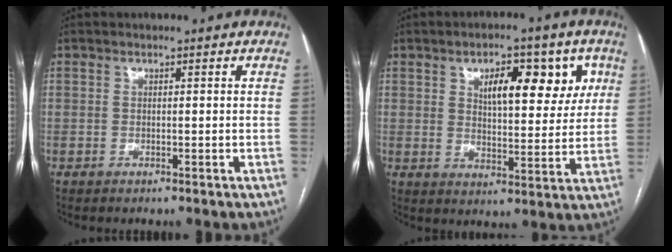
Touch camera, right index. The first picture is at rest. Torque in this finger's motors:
{"motor_torque": [0.65, 0.54, 0.21, 0.09]}